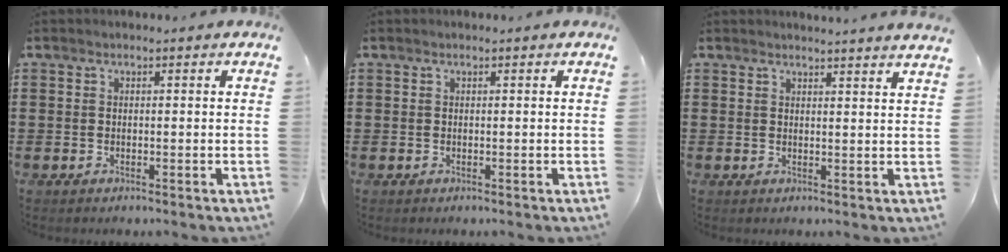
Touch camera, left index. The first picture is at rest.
{"total": 0.0}
{"total": 2.1, "force": [2.0, -0.5, 0.3], "torque": [-0.002, -0.009, 0.037]}